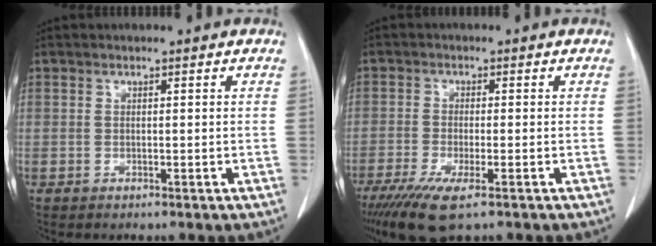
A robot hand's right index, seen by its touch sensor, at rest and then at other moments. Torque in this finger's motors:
{"motor_torque": [1.47, -0.67, 0.48, 0.13]}